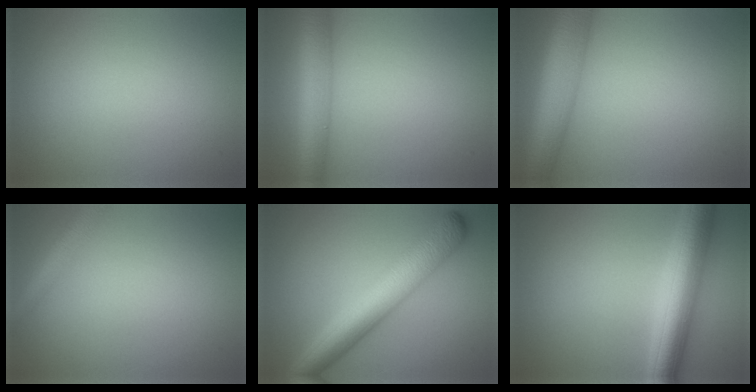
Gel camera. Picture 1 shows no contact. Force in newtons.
{"total": 5.5, "press": 5.5, "slide": 0.1}
{"total": 8.4, "press": 8.4, "slide": 0.3}
{"total": 2.8, "press": 2.8, "slide": 0.1}
{"total": 7.4, "press": 7.4, "slide": 0.1}
{"total": 7.2, "press": 7.2, "slide": 0.2}